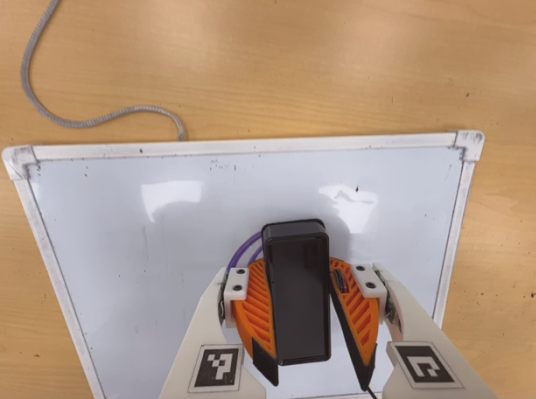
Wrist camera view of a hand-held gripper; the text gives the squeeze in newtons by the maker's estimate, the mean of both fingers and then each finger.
{"total": 14.9, "left": 17.0, "right": 12.8}